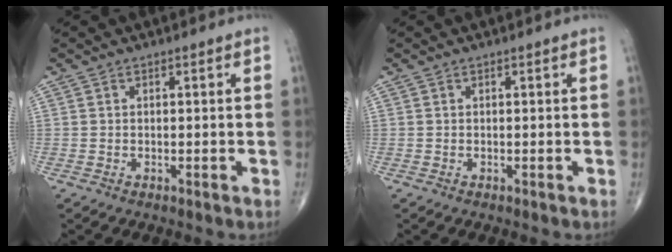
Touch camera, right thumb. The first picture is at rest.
{"total": 0.0}